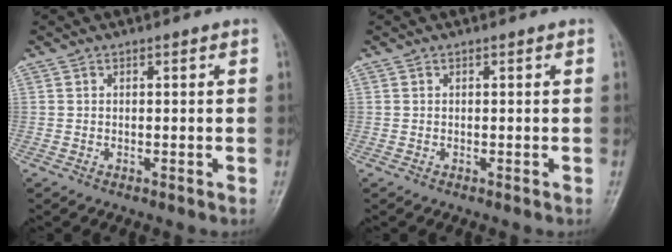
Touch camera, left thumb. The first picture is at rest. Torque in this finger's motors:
{"motor_torque": [-0.09, 0.09, -0.02, -0.03, 0.00]}